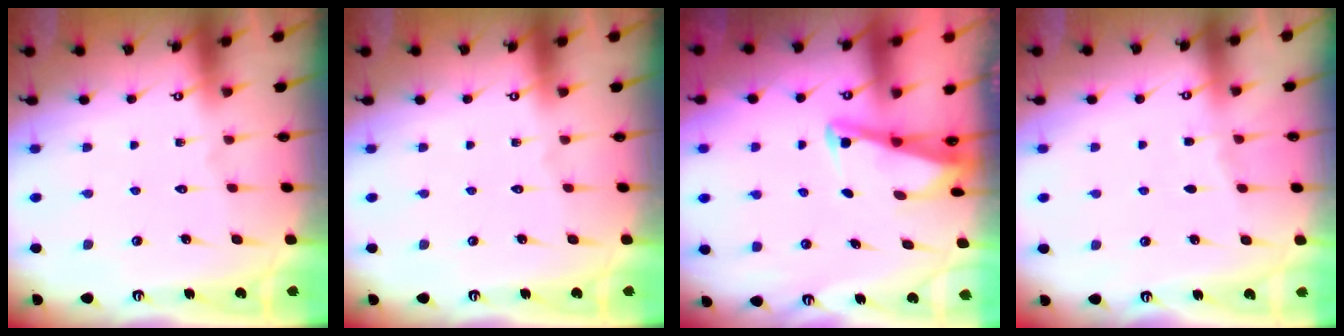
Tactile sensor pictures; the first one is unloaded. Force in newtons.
{"total": 0.0}
{"total": 2.9, "press": 2.8, "slide": 0.3}
{"total": 2.9, "press": 2.9, "slide": 0.4}